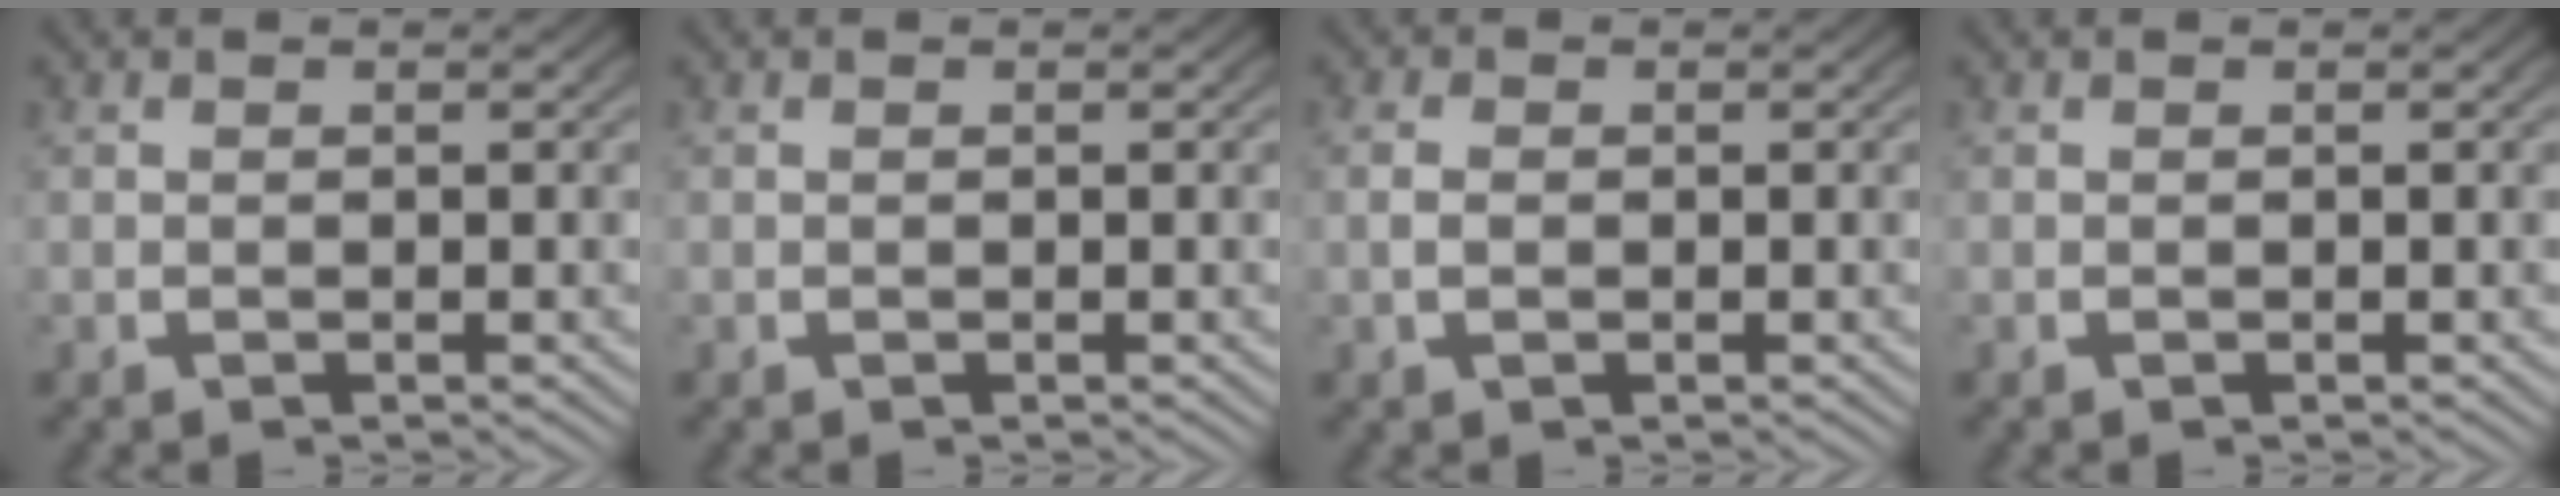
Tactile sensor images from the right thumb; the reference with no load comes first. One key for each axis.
{"total": 0.0}
{"total": 1.2, "fx": -0.2, "fy": 0.8, "fz": 0.8, "tx": -0.024, "ty": -0.009, "tz": 0.000}
{"total": 0.0}